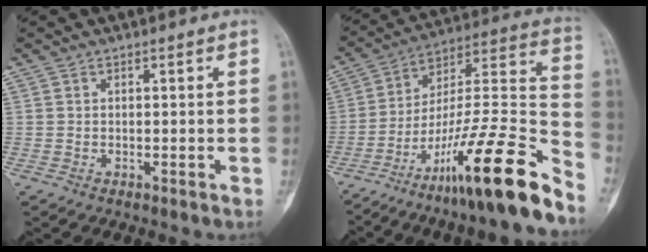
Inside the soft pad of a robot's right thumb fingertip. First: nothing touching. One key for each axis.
{"total": 25.5, "fx": -17.3, "fy": 3.0, "fz": 18.4, "tx": -0.267, "ty": 0.095, "tz": -0.282}